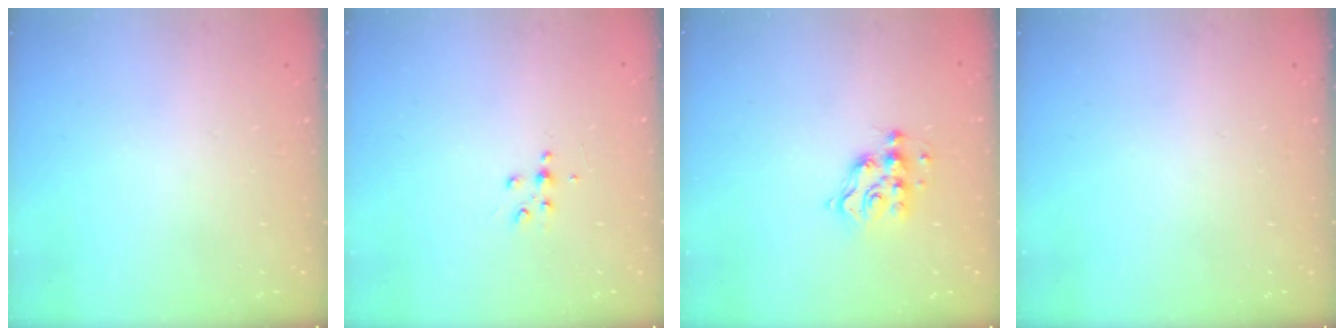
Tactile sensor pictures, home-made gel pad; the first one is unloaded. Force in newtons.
{"total": 4.3, "press": 4.3, "slide": 0.5}
{"total": 7.3, "press": 7.2, "slide": 0.9}
{"total": 0.0}